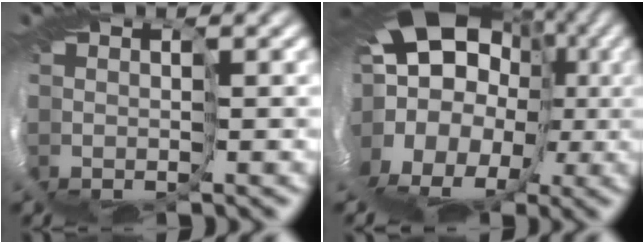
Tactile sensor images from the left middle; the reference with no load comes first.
{"total": 16.4, "force": [-1.7, 13.2, 9.5], "torque": [-0.191, -0.003, -0.064]}